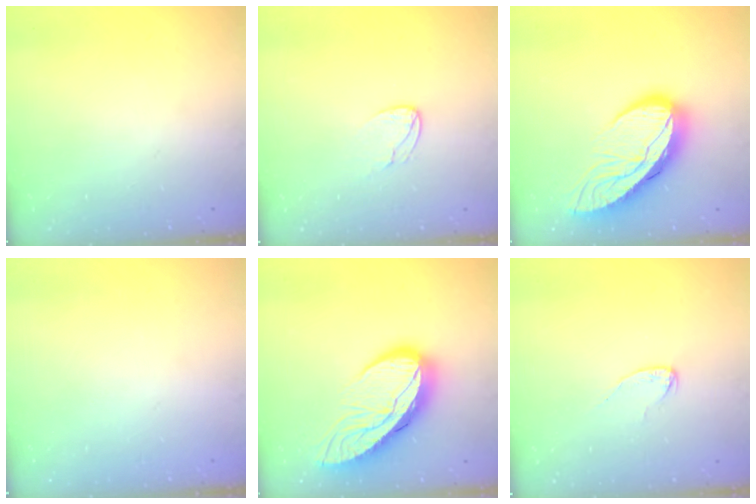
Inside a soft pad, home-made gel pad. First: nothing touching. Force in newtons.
{"total": 5.0, "press": 4.9, "slide": 0.4}
{"total": 14.6, "press": 14.5, "slide": 1.5}
{"total": 0.0}
{"total": 14.6, "press": 14.5, "slide": 1.5}
{"total": 3.5, "press": 3.5, "slide": 0.3}